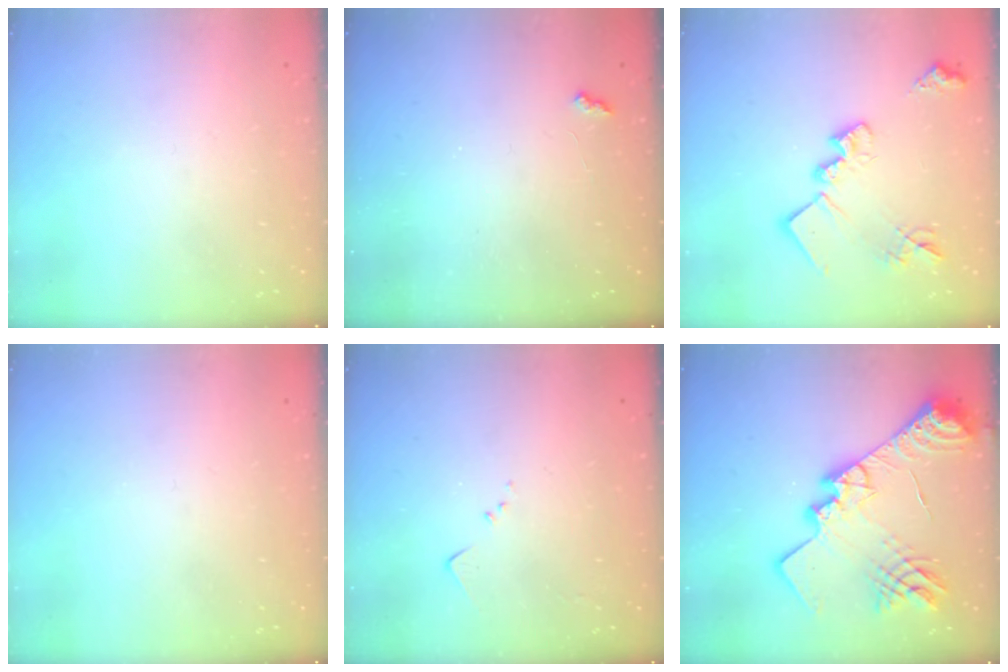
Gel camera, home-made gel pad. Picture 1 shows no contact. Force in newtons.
{"total": 2.1, "press": 2.1, "slide": 0.5}
{"total": 18.6, "press": 18.6, "slide": 1.1}
{"total": 0.0}
{"total": 4.0, "press": 4.0, "slide": 0.5}
{"total": 28.3, "press": 28.2, "slide": 2.8}